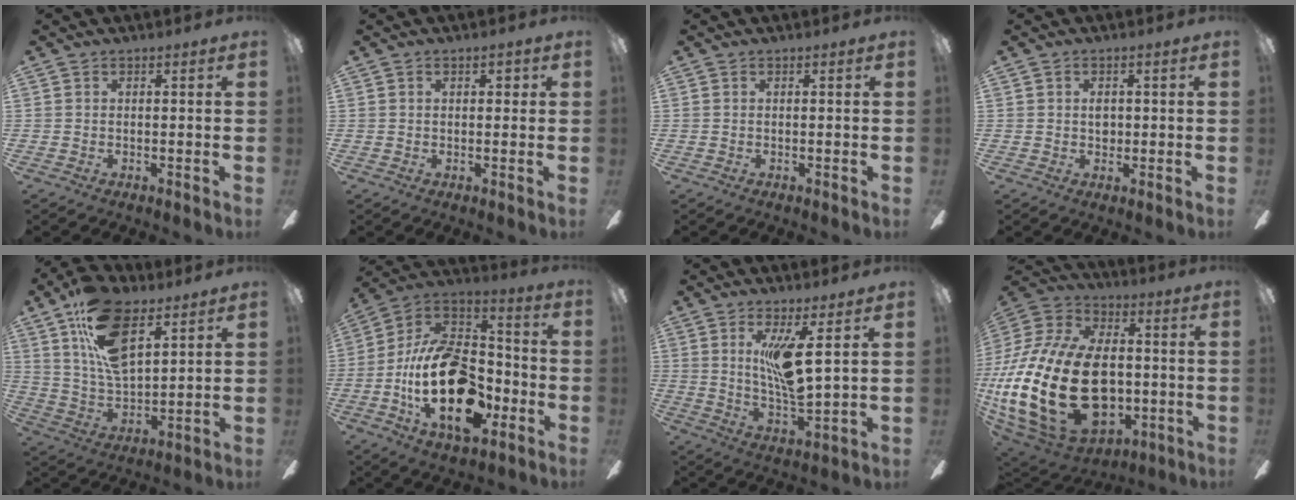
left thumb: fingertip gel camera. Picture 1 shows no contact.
{"total": 2.1, "force": [0.7, 1.2, 1.5], "torque": [-0.015, 0.002, 0.007]}
{"total": 0.0}
{"total": 2.3, "force": [0.4, 1.8, 1.4], "torque": [-0.013, -0.001, 0.002]}
{"total": 18.2, "force": [10.0, 9.0, 12.2], "torque": [-0.223, -0.030, 0.178]}
{"total": 27.2, "force": [-8.4, 15.6, 20.7], "torque": [-0.396, 0.036, -0.137]}
{"total": 11.3, "force": [4.0, 2.4, 10.3], "torque": [-0.197, -0.017, 0.063]}
{"total": 33.8, "force": [-4.6, 20.6, 26.4], "torque": [-0.576, 0.025, -0.064]}